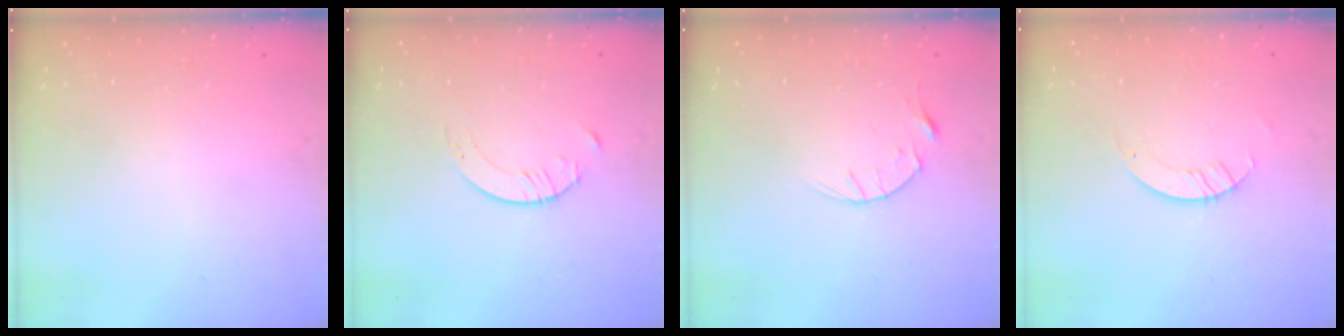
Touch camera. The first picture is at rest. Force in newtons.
{"total": 1.7, "press": 1.7, "slide": 0.2}
{"total": 4.5, "press": 4.5, "slide": 0.3}
{"total": 2.8, "press": 2.8, "slide": 0.2}